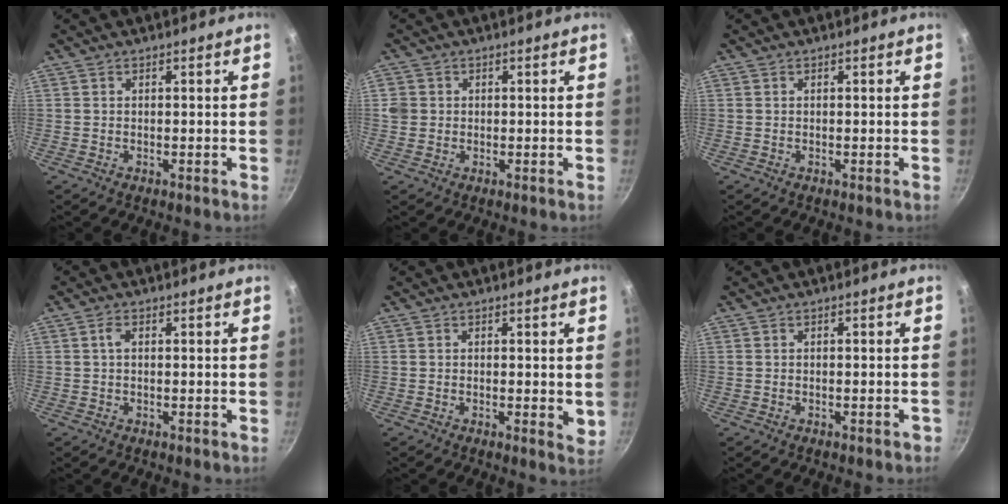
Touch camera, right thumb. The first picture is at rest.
{"total": 2.5, "force": [0.1, 2.4, 0.8], "torque": [-0.005, 0.006, -0.001]}
{"total": 0.0}
{"total": 1.6, "force": [0.2, 0.8, 1.3], "torque": [-0.028, 0.006, 0.004]}
{"total": 2.6, "force": [0.2, 1.1, 2.3], "torque": [-0.029, -0.007, 0.000]}
{"total": 0.7, "force": [-0.5, 0.3, 0.4], "torque": [-0.001, 0.012, -0.001]}